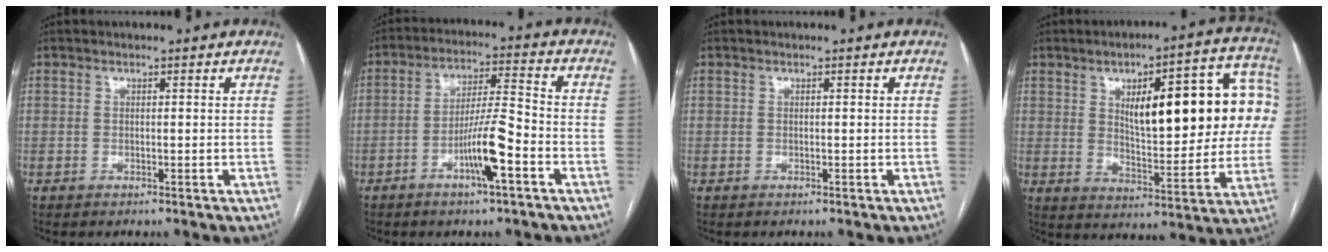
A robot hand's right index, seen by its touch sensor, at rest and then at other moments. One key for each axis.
{"total": 8.7, "fx": -3.8, "fy": 0.5, "fz": 7.8, "tx": -0.146, "ty": 0.006, "tz": -0.065}
{"total": 0.0}
{"total": 21.8, "fx": 4.8, "fy": 7.0, "fz": 20.1, "tx": -0.276, "ty": 0.037, "tz": 0.070}